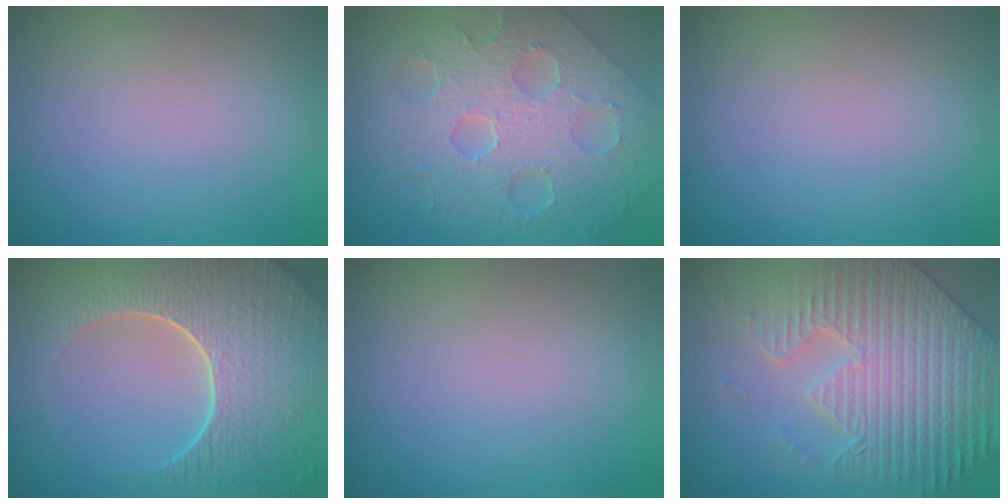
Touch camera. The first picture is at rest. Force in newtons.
{"total": 9.7, "press": 6.8, "slide": 6.9}
{"total": 0.0}
{"total": 8.8, "press": 6.3, "slide": 6.2}
{"total": 0.0}
{"total": 8.6, "press": 6.5, "slide": 5.6}